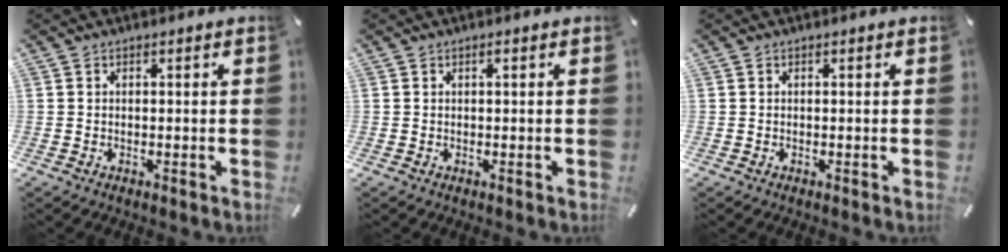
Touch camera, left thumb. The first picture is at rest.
{"total": 0.6, "force": [0.2, 0.1, 0.5], "torque": [-0.011, 0.000, 0.003]}
{"total": 0.0}